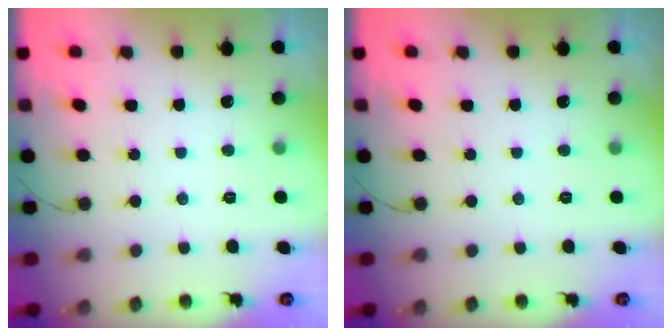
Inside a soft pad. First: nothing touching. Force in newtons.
{"total": 0.0}